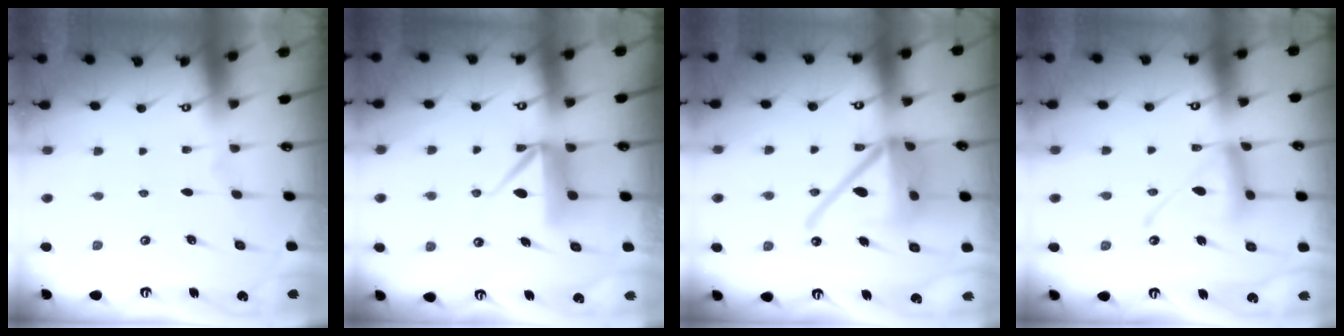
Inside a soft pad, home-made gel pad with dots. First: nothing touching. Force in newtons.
{"total": 9.6, "press": 9.5, "slide": 0.9}
{"total": 19.4, "press": 19.3, "slide": 2.0}
{"total": 13.5, "press": 13.4, "slide": 1.2}